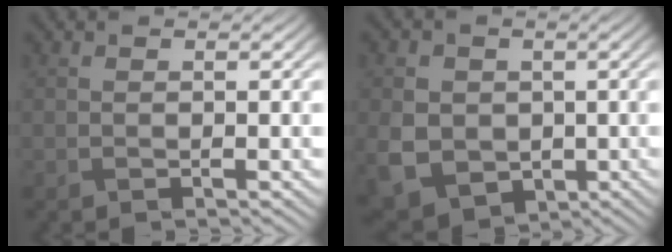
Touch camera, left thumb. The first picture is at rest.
{"total": 8.2, "force": [-0.7, 7.0, 4.2], "torque": [-0.125, -0.020, -0.015]}